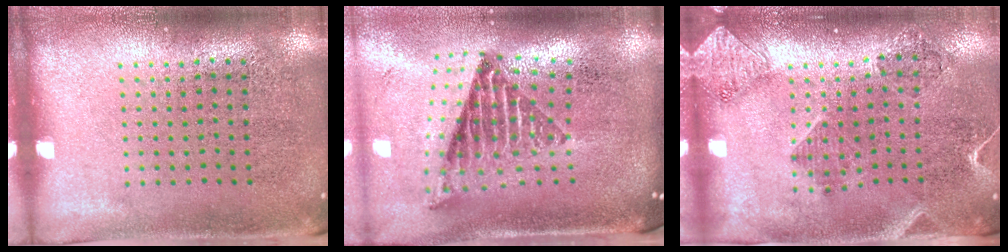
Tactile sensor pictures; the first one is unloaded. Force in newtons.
{"total": 1.9, "press": 1.4, "slide": 1.2}
{"total": 1.9, "press": 1.6, "slide": 0.9}